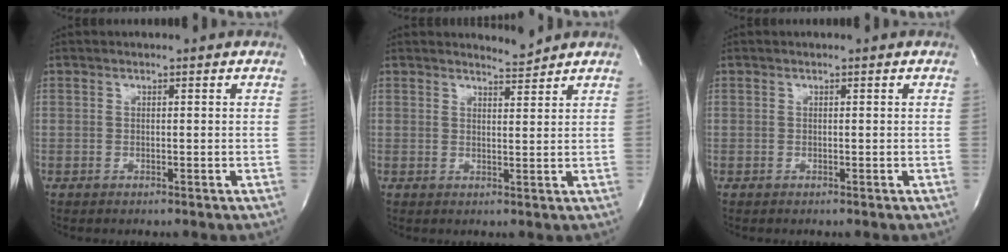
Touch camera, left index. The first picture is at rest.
{"total": 2.2, "force": [2.2, -0.4, -0.4], "torque": [-0.003, -0.014, 0.038]}
{"total": 0.0}